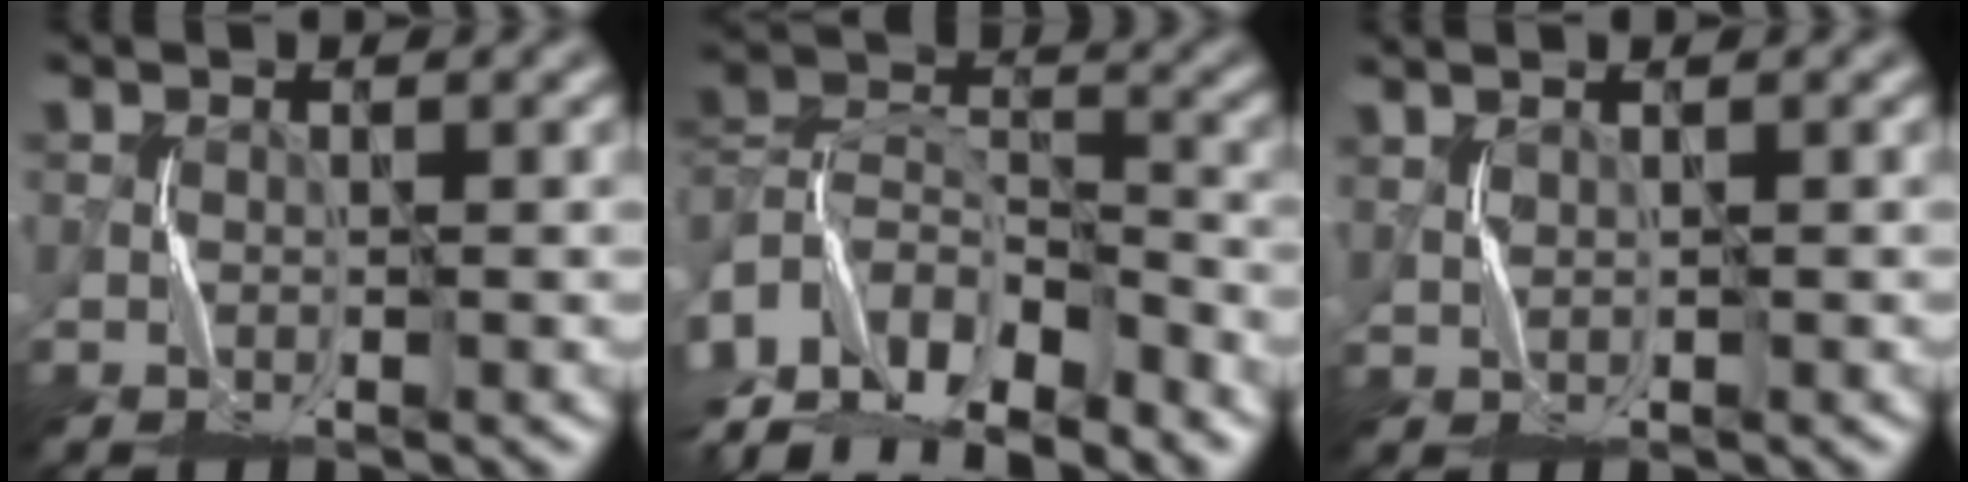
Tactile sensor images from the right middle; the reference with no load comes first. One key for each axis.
{"total": 12.3, "fx": -9.6, "fy": 5.5, "fz": 5.3, "tx": -0.117, "ty": 0.009, "tz": -0.174}
{"total": 1.0, "fx": 0.9, "fy": 0.1, "fz": -0.5, "tx": 0.004, "ty": 0.000, "tz": 0.021}